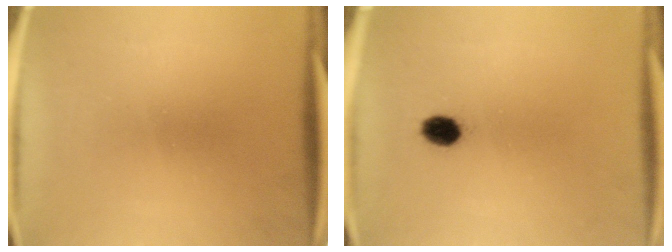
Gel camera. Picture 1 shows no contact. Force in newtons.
{"total": 3.5}